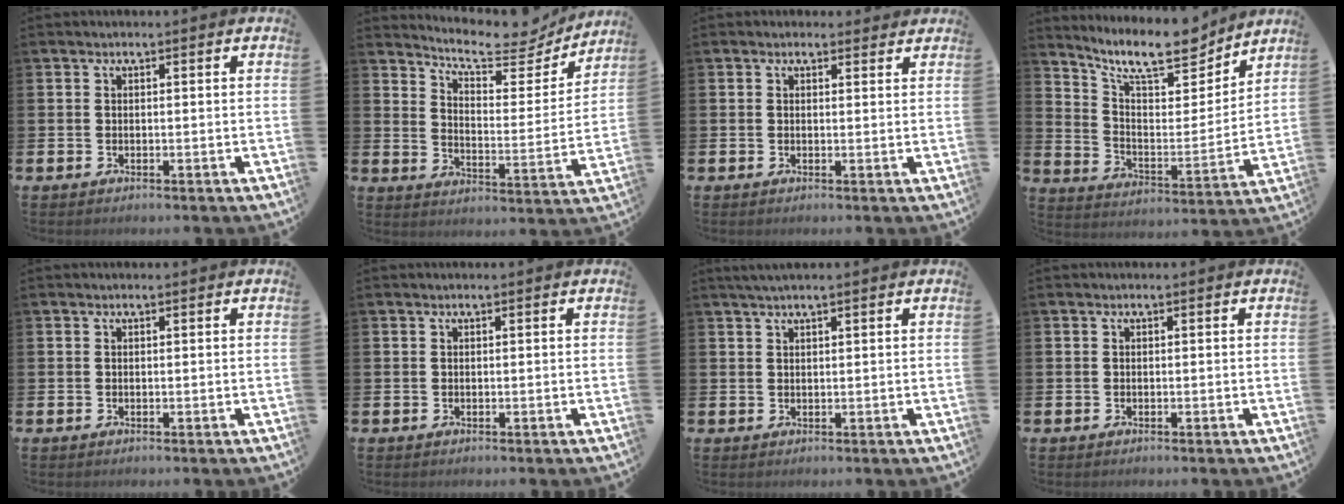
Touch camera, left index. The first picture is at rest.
{"total": 8.1, "force": [7.5, 2.0, 2.2], "torque": [-0.058, -0.061, 0.126]}
{"total": 1.1, "force": [0.9, 0.6, 0.1], "torque": [0.007, 0.003, 0.015]}
{"total": 11.5, "force": [10.3, 2.7, 4.4], "torque": [-0.105, -0.069, 0.179]}
{"total": 0.0}
{"total": 0.0}
{"total": 1.8, "force": [1.5, 0.0, 1.0], "torque": [-0.029, 0.007, 0.027]}
{"total": 0.0}